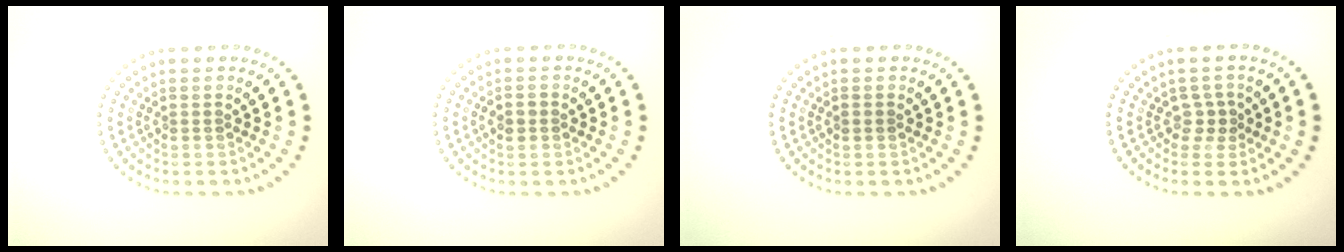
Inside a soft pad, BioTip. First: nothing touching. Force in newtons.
{"total": 1.0, "press": 1.0, "slide": 0.1}
{"total": 0.7, "press": 0.7, "slide": 0.0}
{"total": 1.4, "press": 1.0, "slide": 1.0}